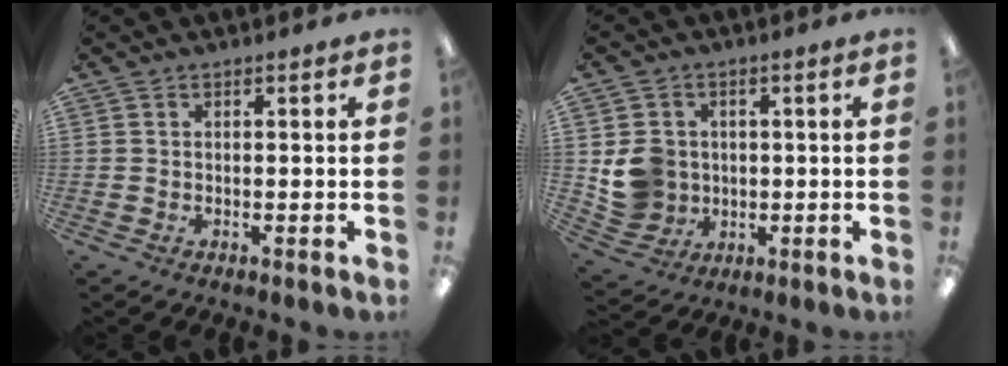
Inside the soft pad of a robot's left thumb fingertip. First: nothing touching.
{"total": 7.6, "force": [0.9, 7.3, 1.8], "torque": [-0.039, 0.006, 0.027]}